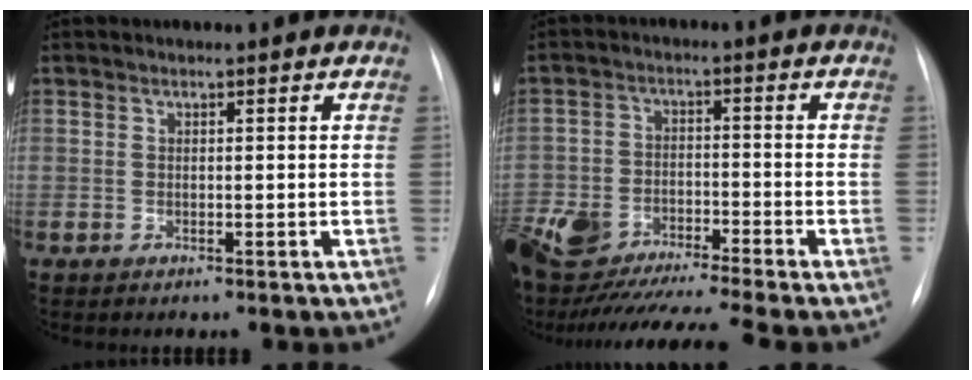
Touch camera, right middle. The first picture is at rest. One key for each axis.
{"total": 18.9, "fx": -16.0, "fy": 2.5, "fz": 9.7, "tx": -0.243, "ty": -0.012, "tz": -0.270}